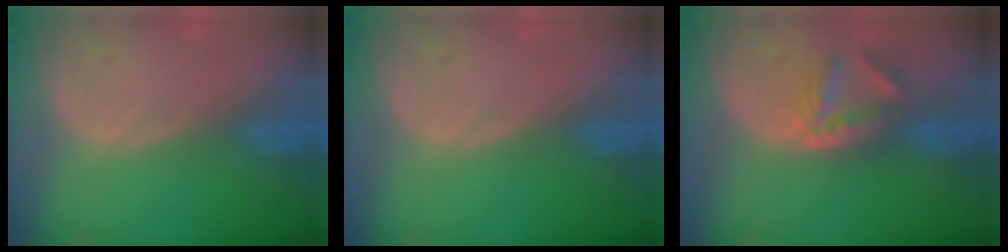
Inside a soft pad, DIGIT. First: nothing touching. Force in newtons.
{"total": 0.0}
{"total": 5.9, "press": 4.9, "slide": 3.2}